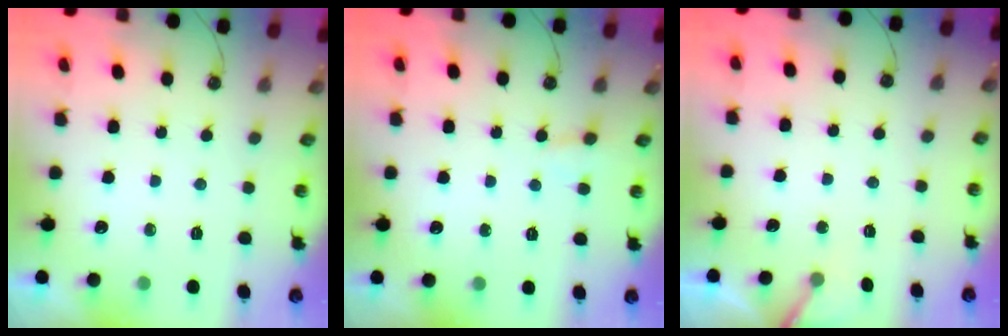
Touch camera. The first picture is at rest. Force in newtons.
{"total": 3.3, "press": 3.3, "slide": 0.3}
{"total": 3.4, "press": 3.4, "slide": 0.2}